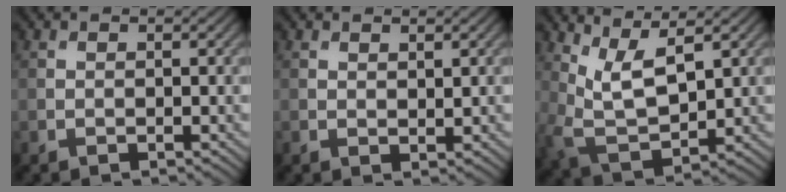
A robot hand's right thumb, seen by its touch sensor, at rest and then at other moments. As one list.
[{"total": 0.8, "force": [0.6, 0.2, 0.4], "torque": [-0.009, -0.003, 0.014]}, {"total": 7.2, "force": [3.4, 2.8, 5.7], "torque": [-0.136, -0.004, 0.068]}]